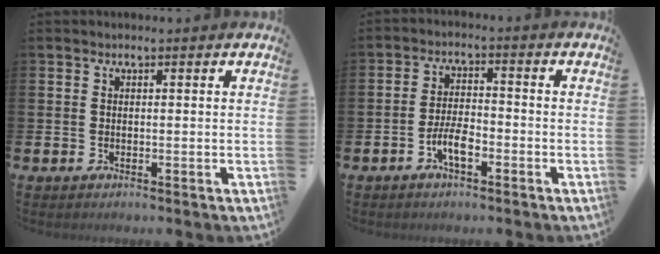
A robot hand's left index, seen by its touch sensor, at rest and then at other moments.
{"total": 4.0, "force": [-1.9, 1.4, 3.1], "torque": [-0.072, 0.005, -0.039]}